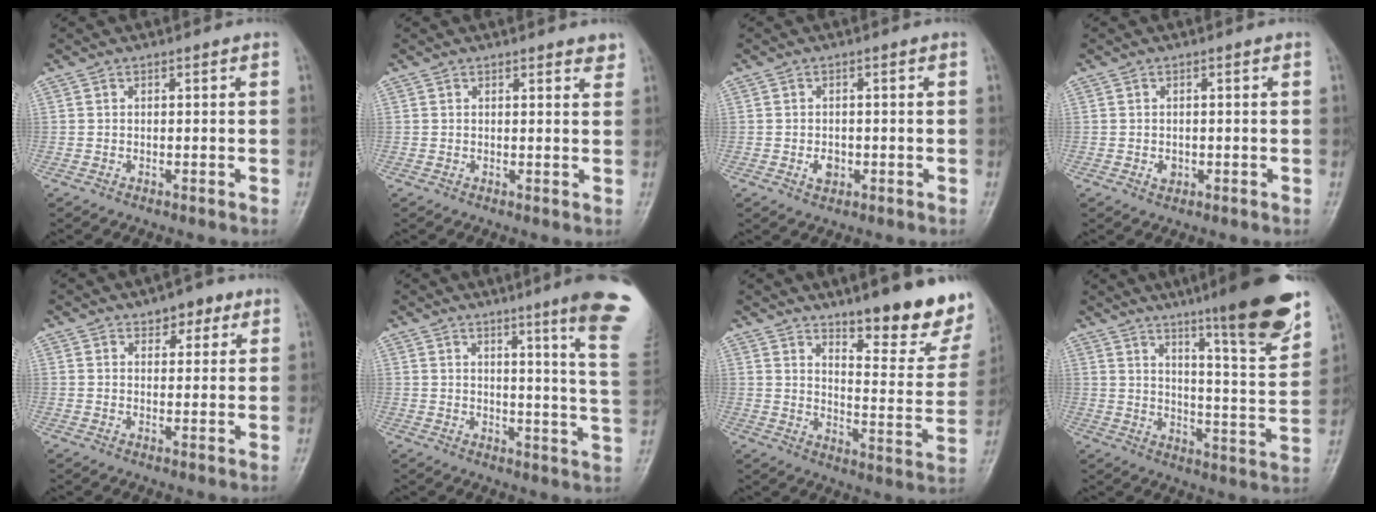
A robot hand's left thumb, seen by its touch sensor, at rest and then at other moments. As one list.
[{"total": 2.4, "force": [2.0, 0.6, 1.1], "torque": [-0.002, -0.008, 0.020]}, {"total": 2.2, "force": [-0.5, 1.6, 1.4], "torque": [-0.018, 0.001, -0.005]}, {"total": 1.3, "force": [-0.2, 1.0, 0.8], "torque": [-0.009, 0.000, 0.000]}, {"total": 4.7, "force": [2.9, 2.7, 2.6], "torque": [-0.009, -0.012, 0.039]}, {"total": 15.9, "force": [10.1, -0.4, 12.3], "torque": [-0.140, -0.075, 0.110]}, {"total": 17.6, "force": [12.3, 4.4, 11.8], "torque": [-0.114, -0.100, 0.175]}, {"total": 18.5, "force": [12.3, 1.9, 13.7], "torque": [-0.172, -0.071, 0.182]}]